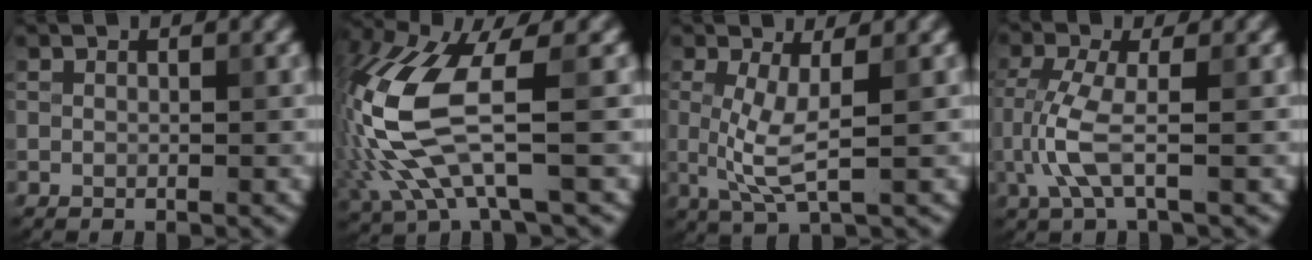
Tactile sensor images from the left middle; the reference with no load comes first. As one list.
[{"total": 9.6, "force": [-0.7, 3.3, 9.0], "torque": [-0.224, 0.004, -0.014]}, {"total": 3.6, "force": [0.2, 0.9, 3.5], "torque": [-0.083, -0.006, 0.006]}, {"total": 3.6, "force": [-0.9, 0.8, 3.4], "torque": [-0.092, -0.004, -0.020]}]